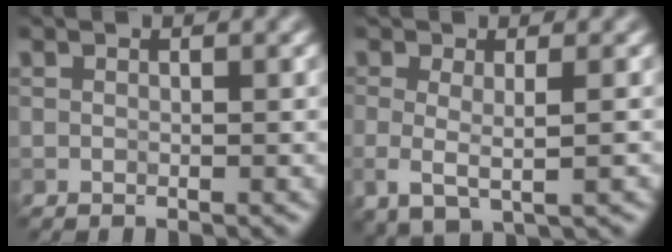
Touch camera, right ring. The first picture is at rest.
{"total": 2.8, "force": [0.0, 1.3, 2.5], "torque": [-0.054, -0.009, -0.001]}